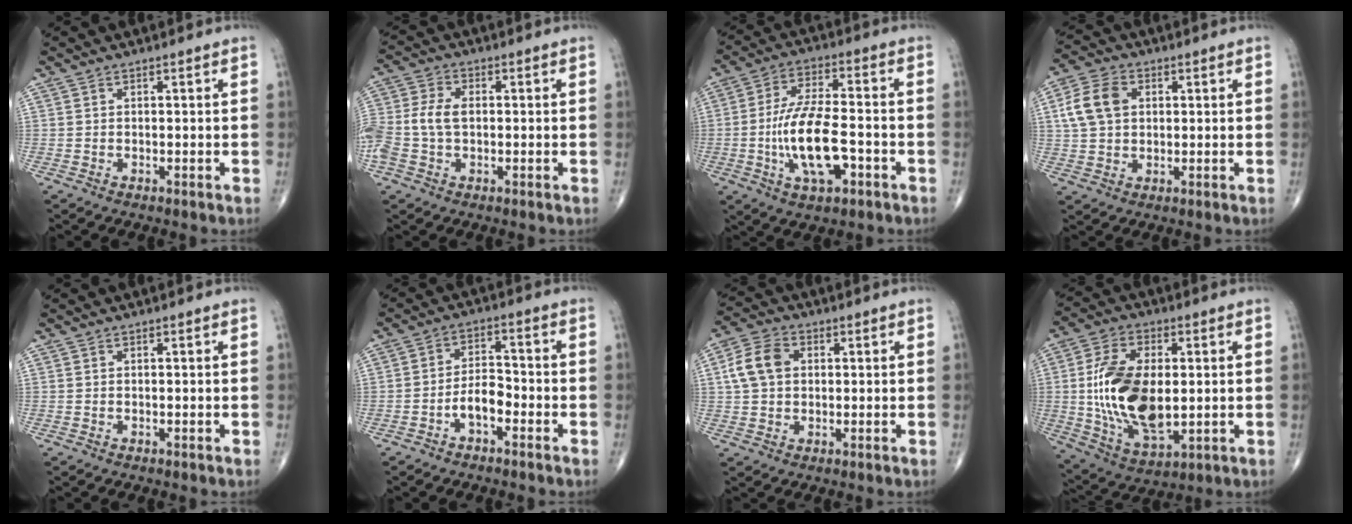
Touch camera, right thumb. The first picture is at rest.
{"total": 8.8, "force": [-0.5, 5.8, 6.7], "torque": [-0.164, 0.020, -0.012]}
{"total": 13.7, "force": [-3.6, 5.7, 12.0], "torque": [-0.224, 0.020, -0.064]}
{"total": 8.8, "force": [1.9, 6.3, 5.8], "torque": [-0.106, 0.010, 0.034]}
{"total": 0.0}
{"total": 5.5, "force": [-2.6, 2.8, 3.9], "torque": [-0.057, 0.031, -0.051]}
{"total": 8.0, "force": [1.4, 5.9, 5.2], "torque": [-0.097, 0.015, 0.021]}
{"total": 18.4, "force": [0.4, 10.0, 15.5], "torque": [-0.289, -0.011, 0.018]}